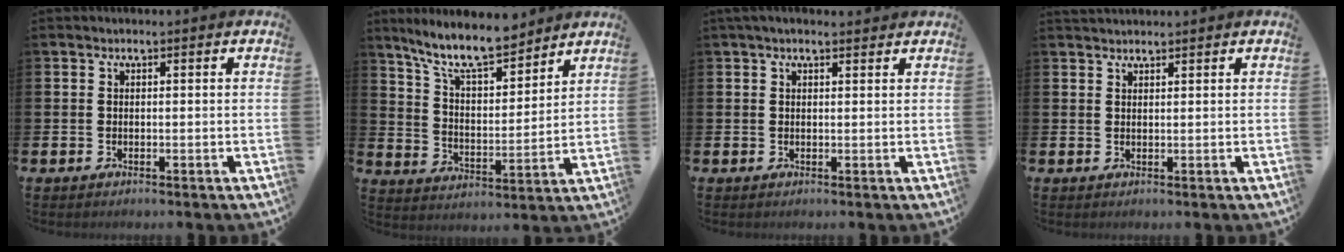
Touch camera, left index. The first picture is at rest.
{"total": 10.0, "force": [8.9, 2.1, 4.1], "torque": [-0.108, -0.045, 0.159]}
{"total": 1.5, "force": [1.2, 0.5, 0.8], "torque": [-0.016, 0.006, 0.021]}
{"total": 1.5, "force": [1.5, 0.3, 0.0], "torque": [-0.001, 0.000, 0.028]}